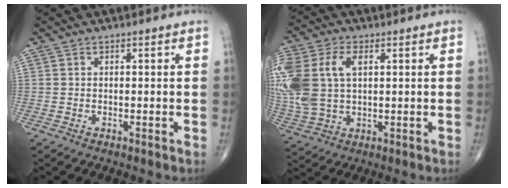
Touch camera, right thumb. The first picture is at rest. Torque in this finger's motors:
{"motor_torque": [2.01, 2.47, 1.70, 0.35, 0.22]}